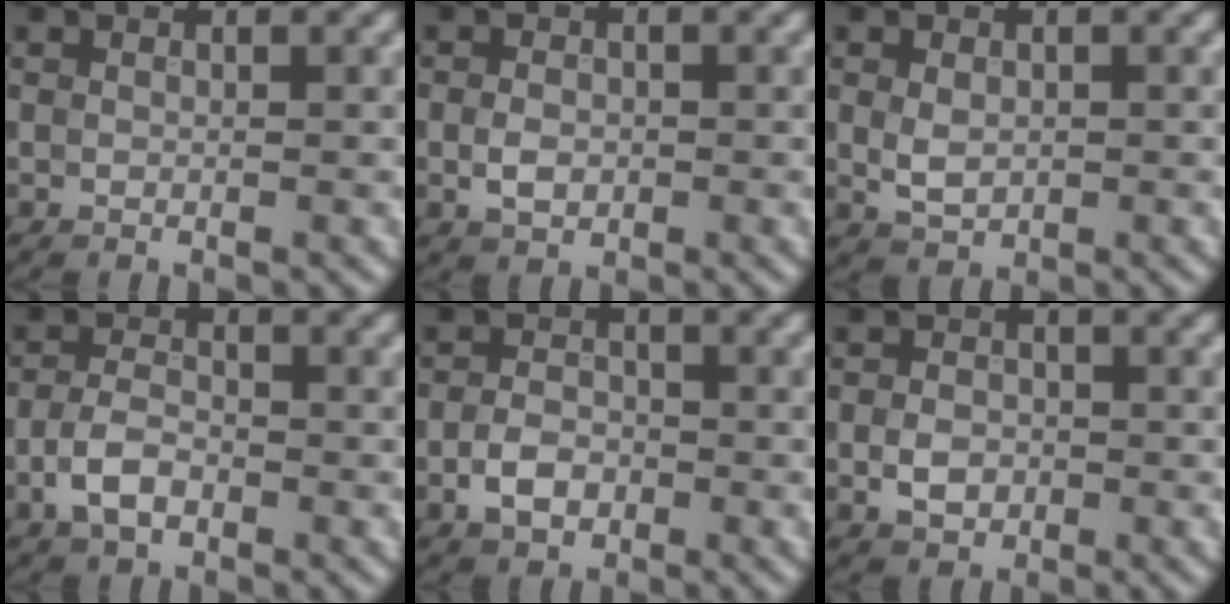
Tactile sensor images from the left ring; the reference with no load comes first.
{"total": 2.1, "force": [-0.4, 1.5, 1.4], "torque": [-0.026, -0.001, -0.010]}
{"total": 2.3, "force": [0.0, 1.7, 1.5], "torque": [-0.030, -0.002, 0.002]}
{"total": 3.2, "force": [-1.5, 1.8, 2.2], "torque": [-0.041, 0.004, -0.035]}
{"total": 3.0, "force": [-1.3, 2.0, 1.8], "torque": [-0.028, 0.004, -0.029]}
{"total": 2.5, "force": [-0.7, 1.9, 1.5], "torque": [-0.024, -0.001, -0.017]}